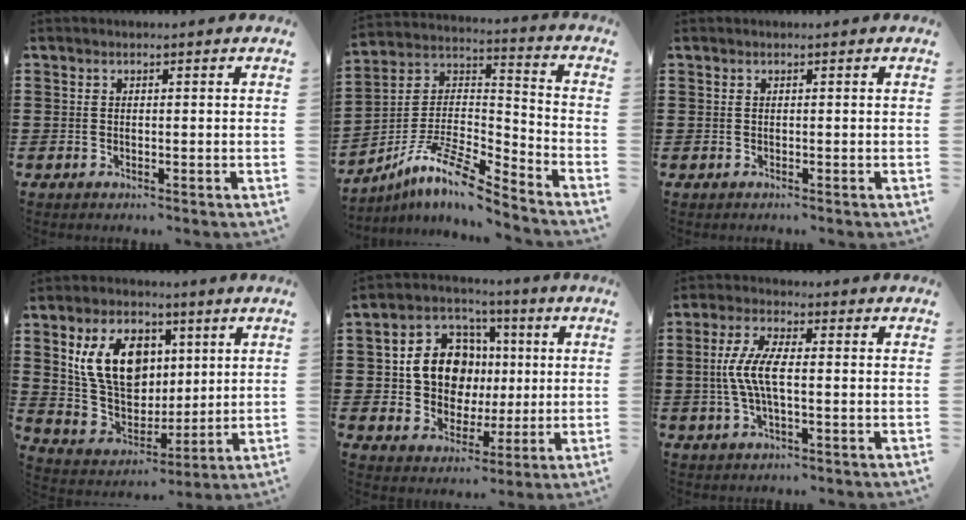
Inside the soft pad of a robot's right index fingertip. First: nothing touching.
{"total": 9.8, "force": [-8.0, 1.5, 5.5], "torque": [-0.129, -0.002, -0.168]}
{"total": 0.0}
{"total": 11.6, "force": [3.7, 8.0, 7.6], "torque": [-0.170, 0.015, 0.067]}
{"total": 9.8, "force": [0.9, 8.3, 5.1], "torque": [-0.119, 0.017, 0.019]}
{"total": 6.5, "force": [-0.6, 2.0, 6.1], "torque": [-0.144, -0.007, -0.021]}